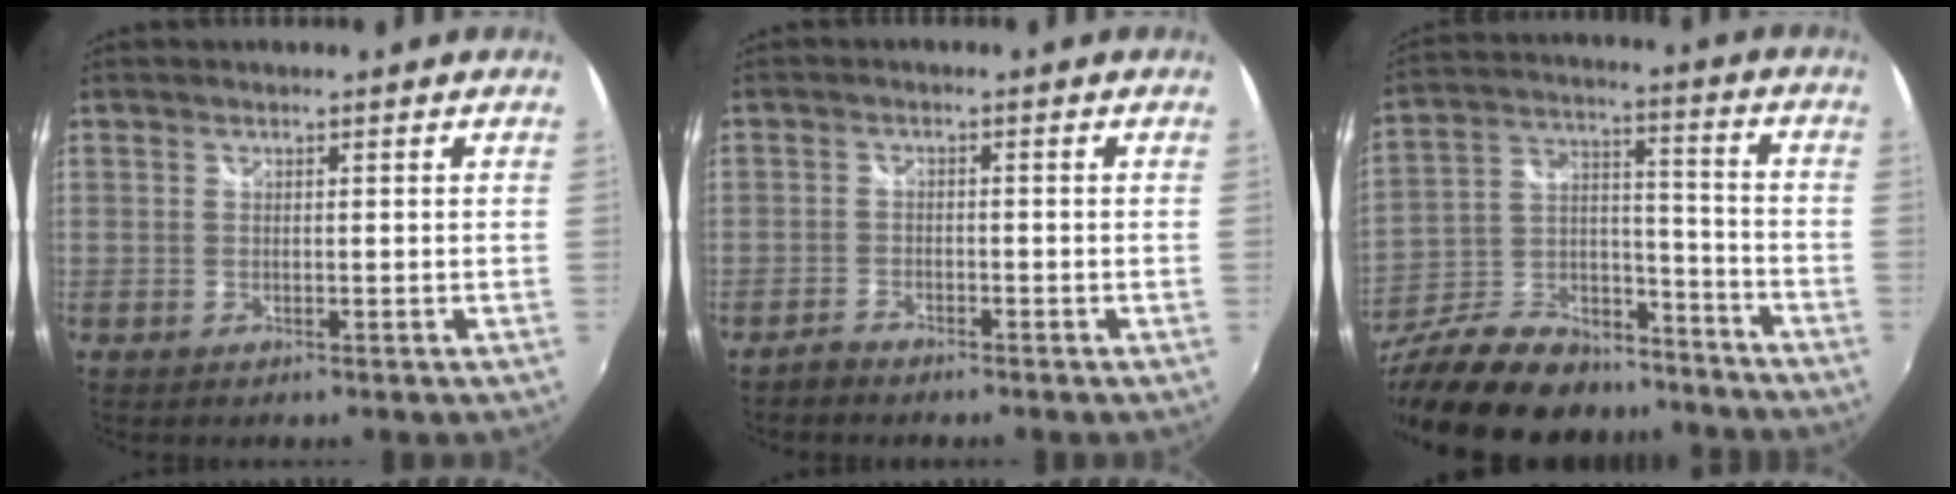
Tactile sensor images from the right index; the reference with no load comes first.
{"total": 2.4, "force": [-2.2, 0.7, 0.4], "torque": [-0.017, 0.000, -0.044]}
{"total": 28.9, "force": [-22.3, 13.2, 12.8], "torque": [-0.286, 0.034, -0.338]}